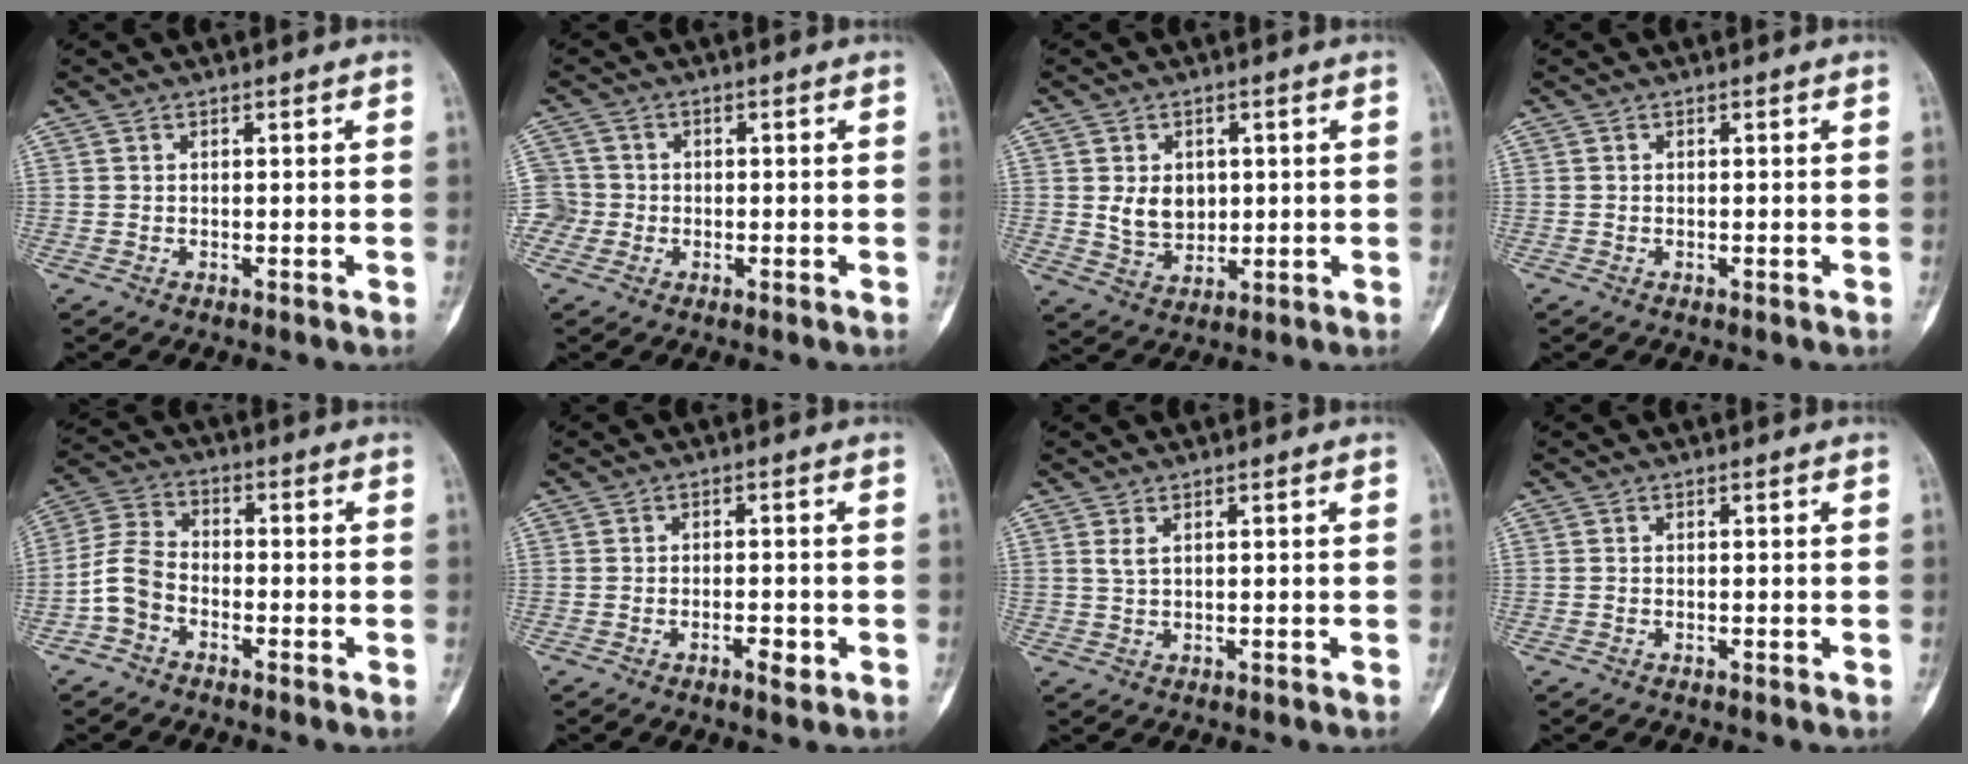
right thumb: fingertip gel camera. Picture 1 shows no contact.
{"total": 4.1, "force": [-0.8, 4.0, 0.3], "torque": [0.011, 0.013, -0.020]}
{"total": 6.5, "force": [1.0, 5.1, 3.9], "torque": [-0.041, -0.011, 0.028]}
{"total": 0.0}
{"total": 7.0, "force": [-3.0, 4.8, 4.1], "torque": [-0.078, 0.028, -0.071]}
{"total": 2.7, "force": [-1.3, 1.1, 2.1], "torque": [-0.028, 0.004, -0.020]}
{"total": 1.6, "force": [0.8, 0.5, 1.2], "torque": [-0.030, 0.002, 0.023]}
{"total": 0.0}